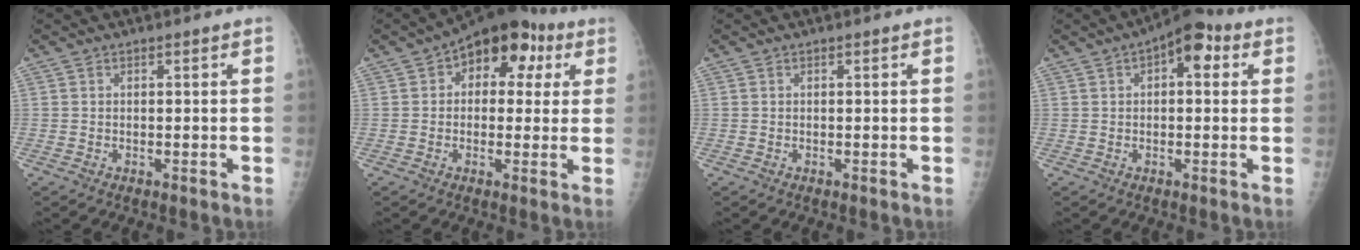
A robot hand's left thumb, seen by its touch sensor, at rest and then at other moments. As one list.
[{"total": 12.1, "force": [4.2, 7.9, 8.2], "torque": [-0.053, 0.017, 0.049]}, {"total": 0.0}, {"total": 8.1, "force": [2.9, 4.2, 6.3], "torque": [-0.060, 0.015, 0.029]}]